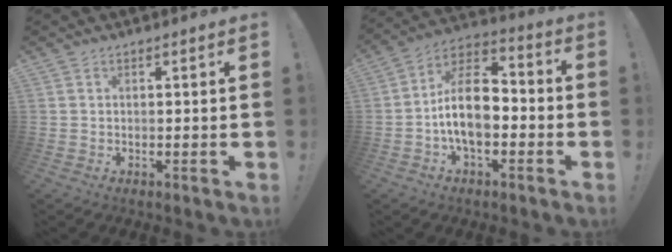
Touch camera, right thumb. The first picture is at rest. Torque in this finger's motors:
{"motor_torque": [1.81, 2.29, 1.39, -1.24, 0.46]}